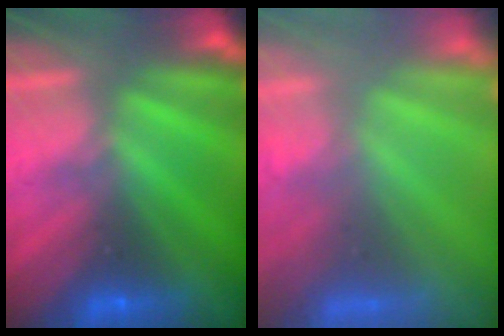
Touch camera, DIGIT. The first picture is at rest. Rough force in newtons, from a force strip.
{"total": 6.9}